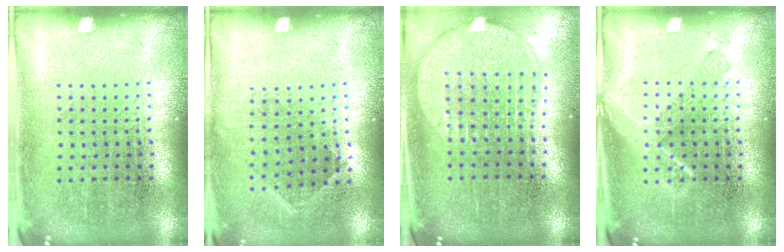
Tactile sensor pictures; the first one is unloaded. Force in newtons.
{"total": 0.9, "press": 0.6, "slide": 0.6}
{"total": 2.0, "press": 1.6, "slide": 1.1}
{"total": 2.3, "press": 2.3, "slide": 0.4}